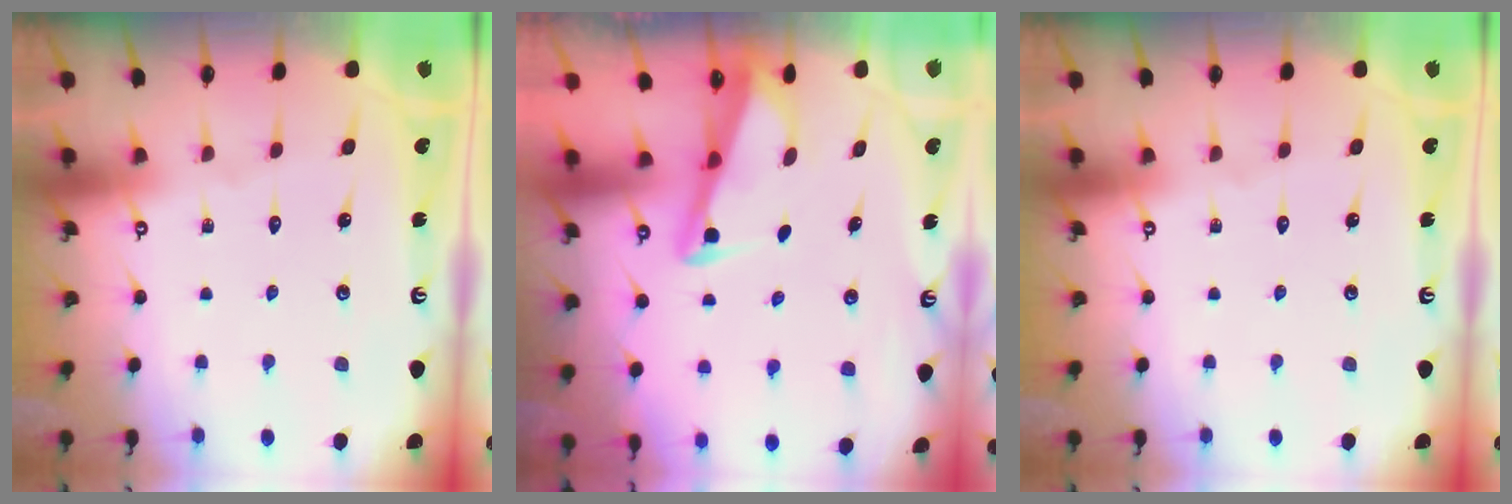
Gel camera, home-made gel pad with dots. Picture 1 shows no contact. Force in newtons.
{"total": 2.8, "press": 2.8, "slide": 0.3}
{"total": 0.0}